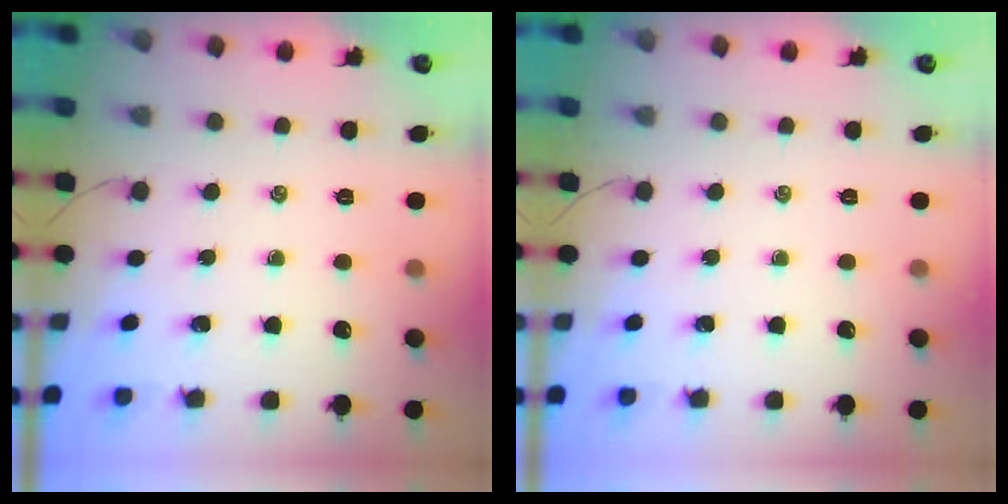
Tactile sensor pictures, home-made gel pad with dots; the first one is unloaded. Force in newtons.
{"total": 0.0}